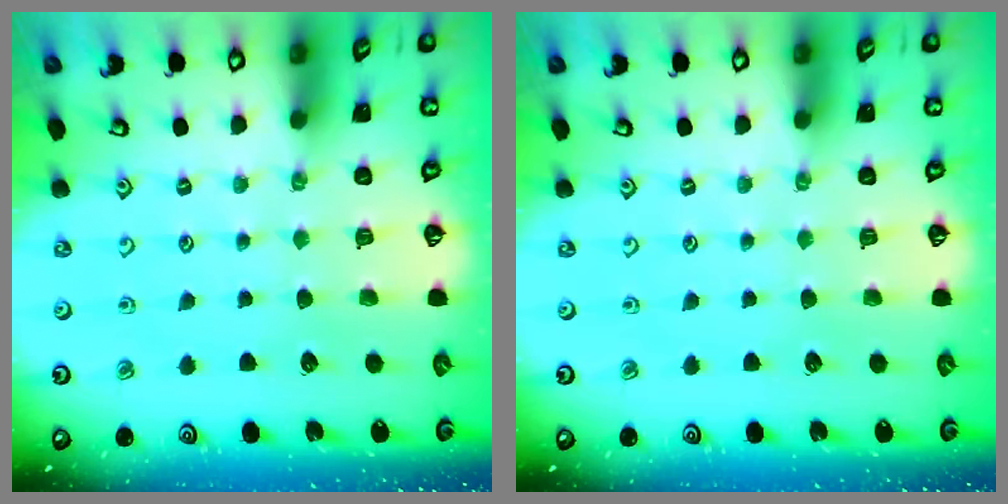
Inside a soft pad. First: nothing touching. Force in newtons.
{"total": 0.0}